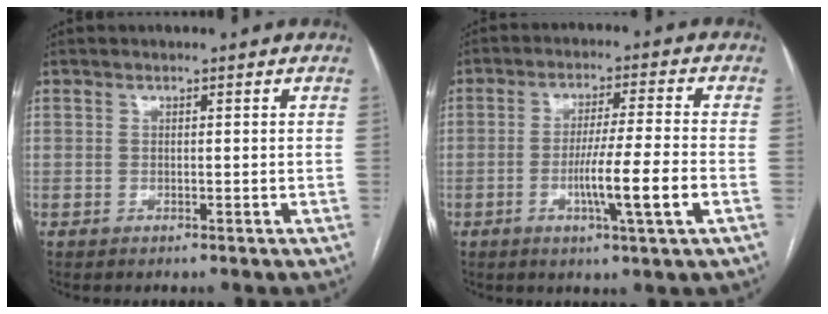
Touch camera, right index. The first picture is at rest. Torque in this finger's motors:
{"motor_torque": [1.42, -0.37, 0.77, 0.16]}